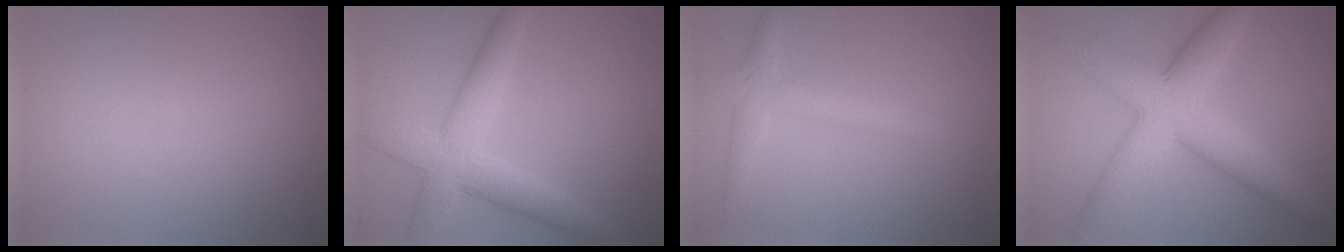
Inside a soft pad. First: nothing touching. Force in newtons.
{"total": 5.4, "press": 5.4, "slide": 0.1}
{"total": 2.8, "press": 2.7, "slide": 0.2}
{"total": 7.8, "press": 7.8, "slide": 0.2}